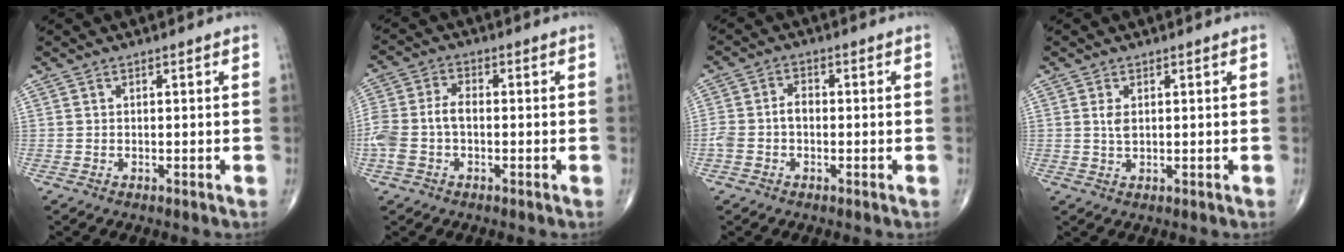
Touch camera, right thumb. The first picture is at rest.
{"total": 7.9, "force": [-1.5, 4.7, 6.1], "torque": [-0.151, 0.024, -0.032]}
{"total": 4.2, "force": [-0.9, 2.7, 3.1], "torque": [-0.069, 0.019, -0.019]}
{"total": 1.8, "force": [0.5, 0.9, 1.5], "torque": [-0.030, -0.002, 0.012]}